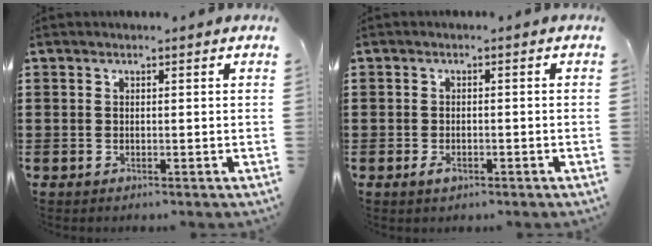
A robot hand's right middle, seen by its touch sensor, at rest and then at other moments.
{"total": 1.4, "force": [-0.7, 0.7, 0.9], "torque": [-0.018, -0.002, -0.013]}